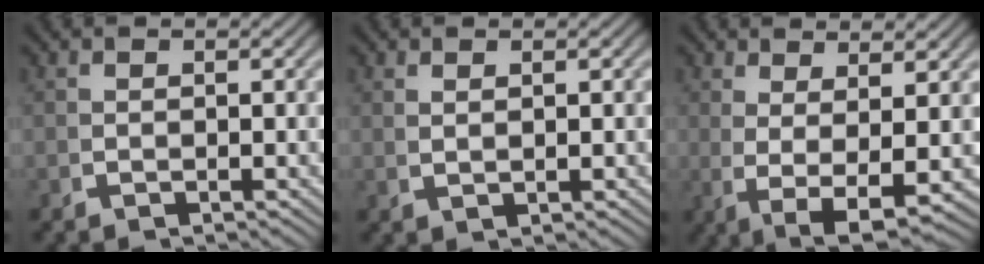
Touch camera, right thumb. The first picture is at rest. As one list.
[{"total": 1.1, "force": [0.9, -0.3, 0.5], "torque": [-0.009, 0.005, 0.023]}, {"total": 6.4, "force": [-0.7, 2.4, 5.9], "torque": [-0.121, -0.025, 0.009]}]